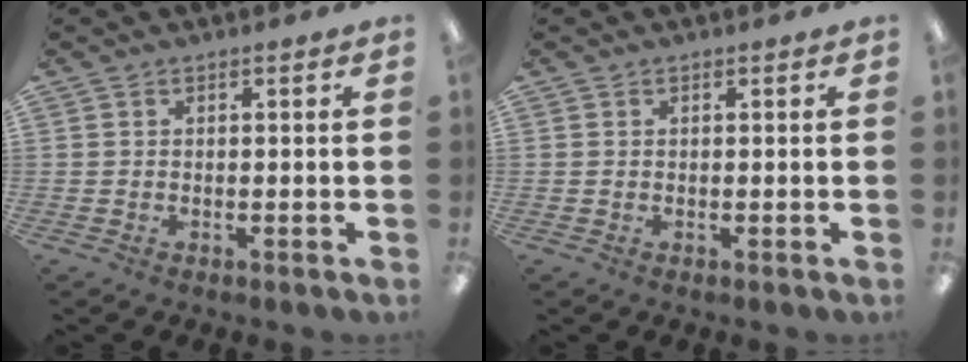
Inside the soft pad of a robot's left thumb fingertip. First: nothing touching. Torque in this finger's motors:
{"motor_torque": [-0.13, 0.14, 0.04, -0.01, 0.00]}